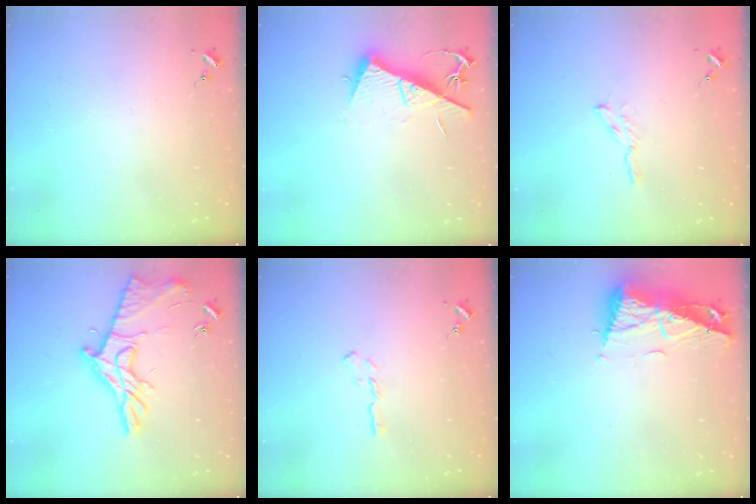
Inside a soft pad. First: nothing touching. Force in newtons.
{"total": 12.5, "press": 12.5, "slide": 0.5}
{"total": 2.9, "press": 2.9, "slide": 0.3}
{"total": 15.3, "press": 15.3, "slide": 0.6}
{"total": 3.9, "press": 3.9, "slide": 0.4}
{"total": 11.0, "press": 10.9, "slide": 1.3}